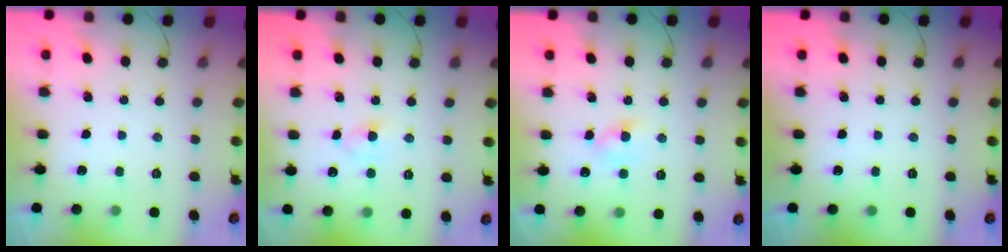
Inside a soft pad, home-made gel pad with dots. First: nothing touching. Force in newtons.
{"total": 3.7, "press": 3.5, "slide": 1.1}
{"total": 3.4, "press": 3.2, "slide": 1.1}
{"total": 0.0}